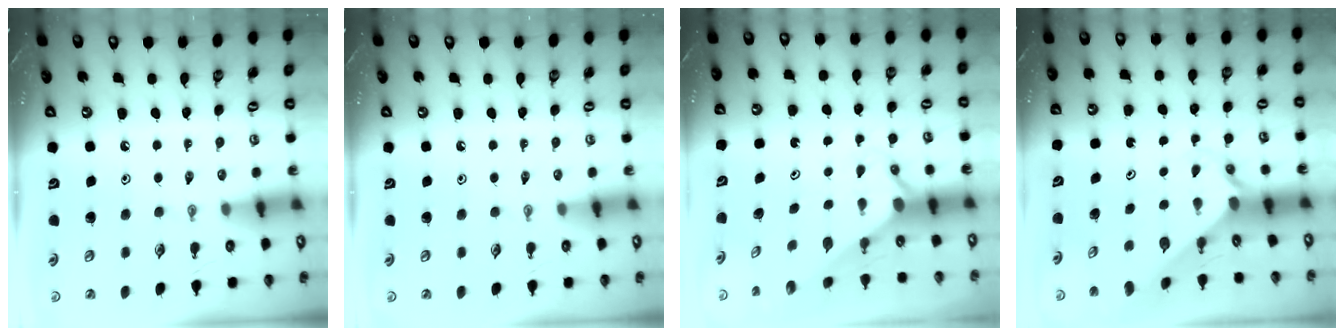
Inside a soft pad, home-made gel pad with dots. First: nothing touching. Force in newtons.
{"total": 0.0}
{"total": 2.2, "press": 2.2, "slide": 0.2}
{"total": 2.0, "press": 2.0, "slide": 0.2}